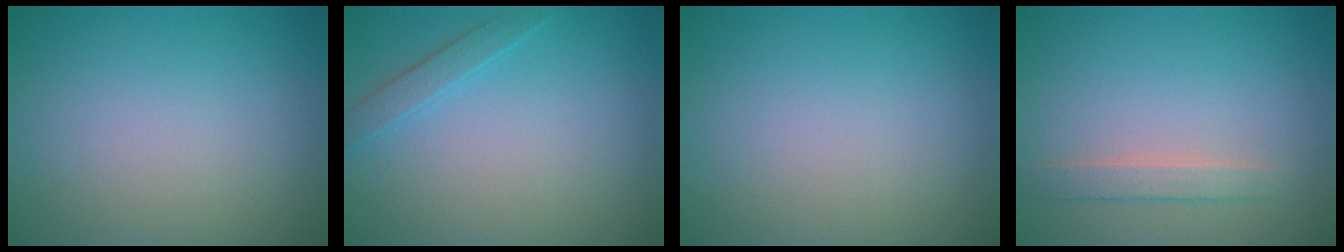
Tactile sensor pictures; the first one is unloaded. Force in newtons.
{"total": 1.4, "press": 1.4, "slide": 0.1}
{"total": 0.0}
{"total": 1.7, "press": 1.7, "slide": 0.0}